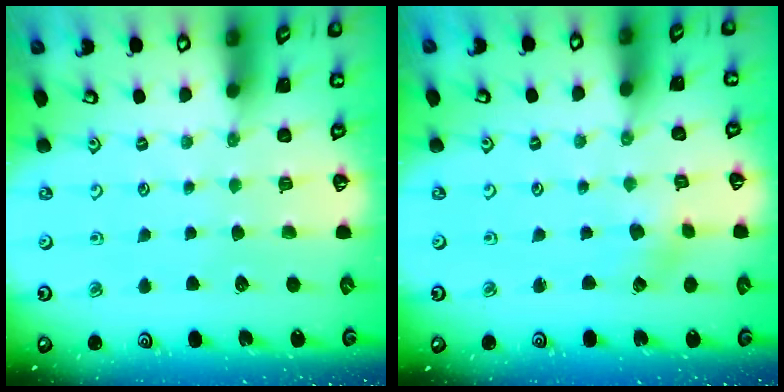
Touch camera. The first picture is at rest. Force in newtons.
{"total": 1.9, "press": 1.9, "slide": 0.2}